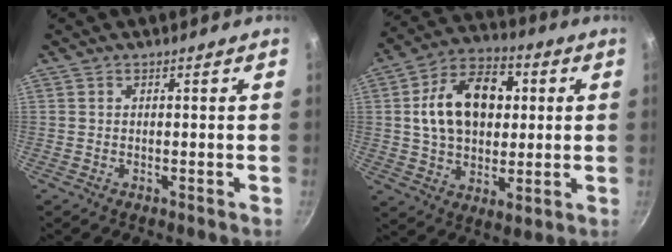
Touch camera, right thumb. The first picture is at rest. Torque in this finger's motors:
{"motor_torque": [-0.28, 2.66, 1.07, 0.00, 0.28]}